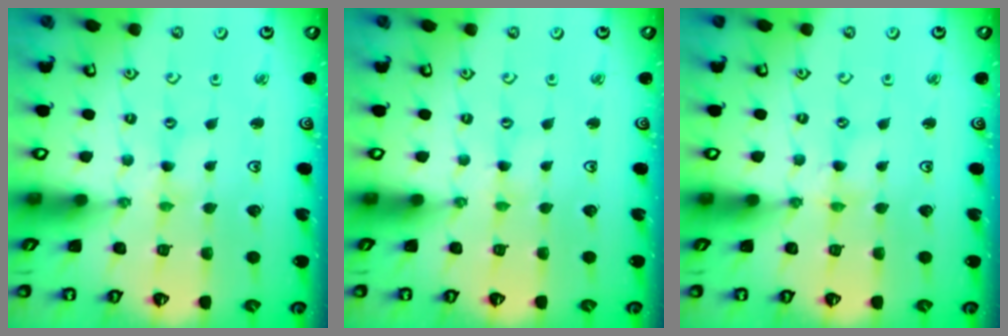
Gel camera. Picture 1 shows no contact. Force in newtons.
{"total": 0.0}
{"total": 0.0}